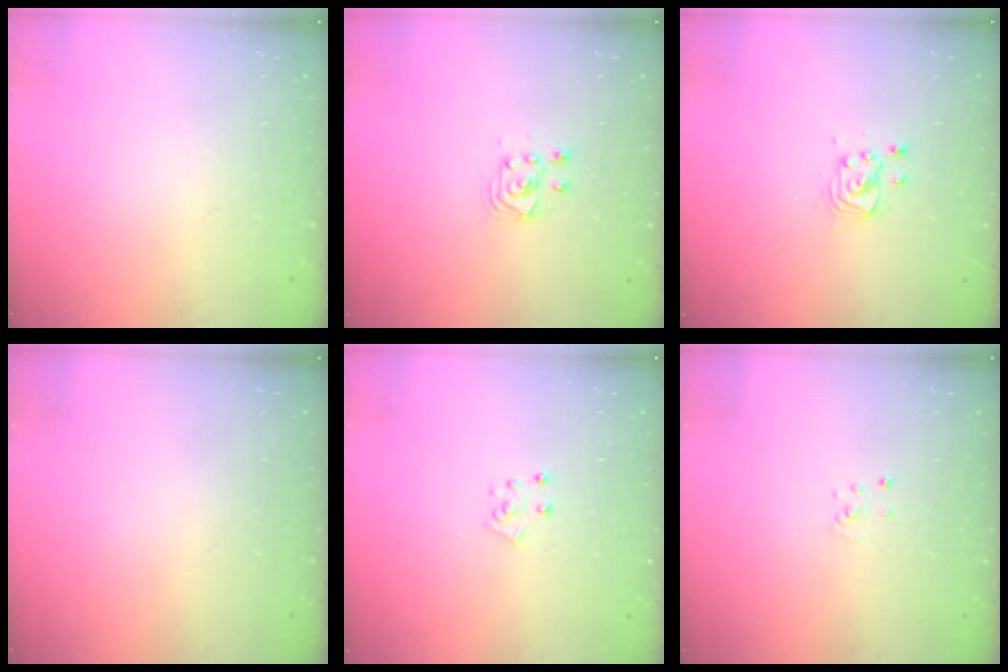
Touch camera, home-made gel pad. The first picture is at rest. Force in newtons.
{"total": 2.9, "press": 2.7, "slide": 1.0}
{"total": 2.7, "press": 2.7, "slide": 0.2}
{"total": 0.0}
{"total": 4.8, "press": 4.8, "slide": 0.2}
{"total": 3.1, "press": 3.1, "slide": 0.4}